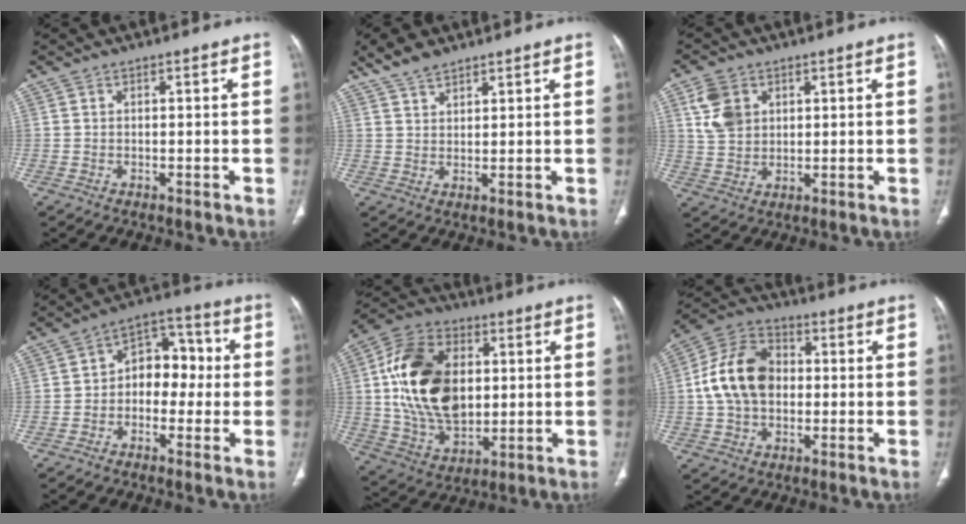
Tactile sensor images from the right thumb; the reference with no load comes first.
{"total": 5.0, "force": [4.1, 2.0, 2.2], "torque": [-0.038, -0.012, 0.083]}
{"total": 7.1, "force": [2.7, 5.2, 3.9], "torque": [-0.061, -0.006, 0.059]}
{"total": 9.6, "force": [-0.5, 6.8, 6.8], "torque": [-0.056, 0.039, -0.023]}
{"total": 21.1, "force": [2.8, 13.8, 15.7], "torque": [-0.266, -0.002, 0.058]}
{"total": 13.9, "force": [0.4, 10.0, 9.6], "torque": [-0.163, 0.028, -0.001]}